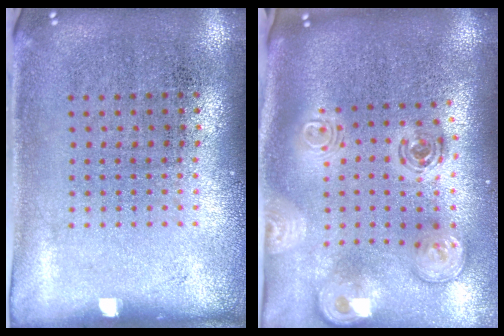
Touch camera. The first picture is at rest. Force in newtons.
{"total": 2.8, "press": 2.0, "slide": 2.0}